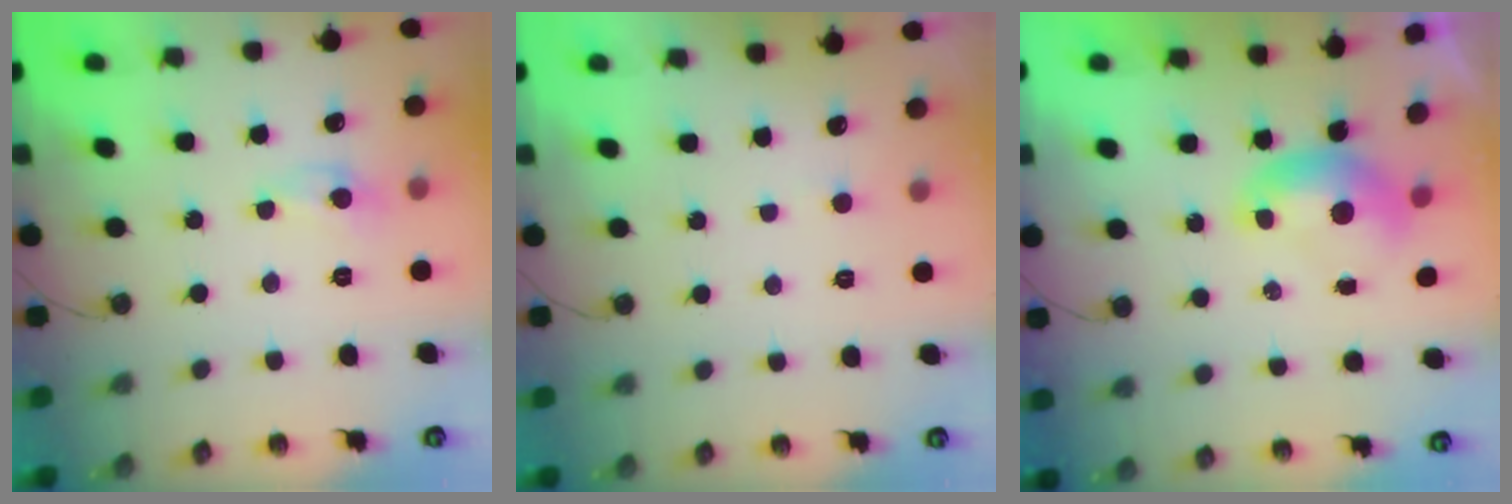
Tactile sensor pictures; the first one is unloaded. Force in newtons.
{"total": 2.4, "press": 2.4, "slide": 0.4}
{"total": 0.0}